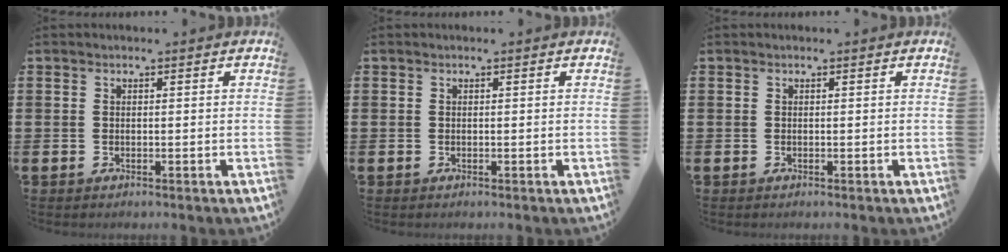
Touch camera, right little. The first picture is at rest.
{"total": 0.0}
{"total": 0.0}